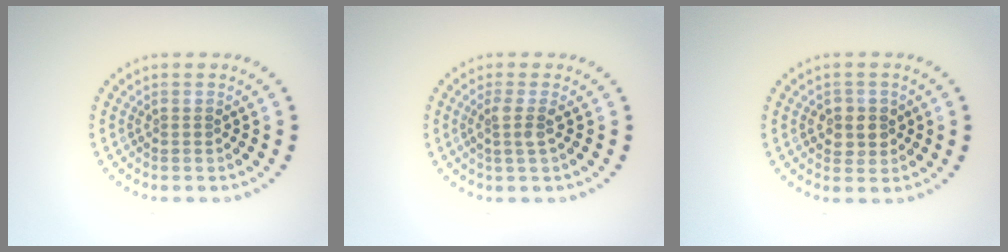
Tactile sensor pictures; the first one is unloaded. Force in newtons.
{"total": 1.7, "press": 1.3, "slide": 1.1}
{"total": 2.5, "press": 2.4, "slide": 0.7}